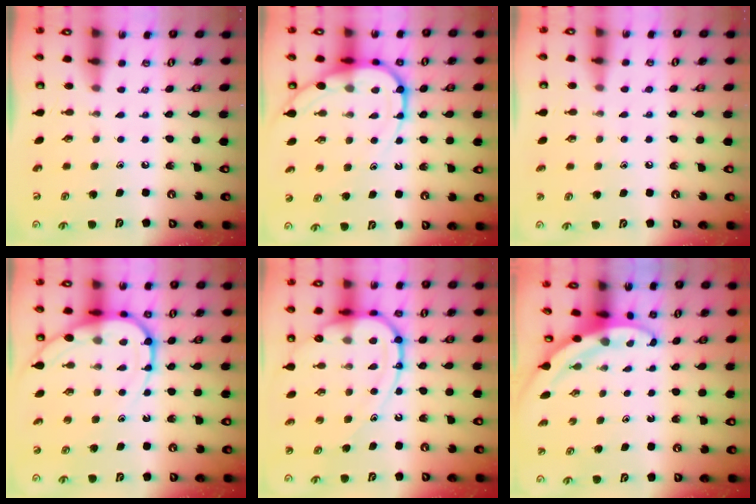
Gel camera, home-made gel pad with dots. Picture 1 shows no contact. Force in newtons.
{"total": 9.7, "press": 9.7, "slide": 0.9}
{"total": 5.0, "press": 5.0, "slide": 0.6}
{"total": 9.7, "press": 9.7, "slide": 0.9}
{"total": 14.5, "press": 14.4, "slide": 1.2}
{"total": 3.2, "press": 3.2, "slide": 0.1}